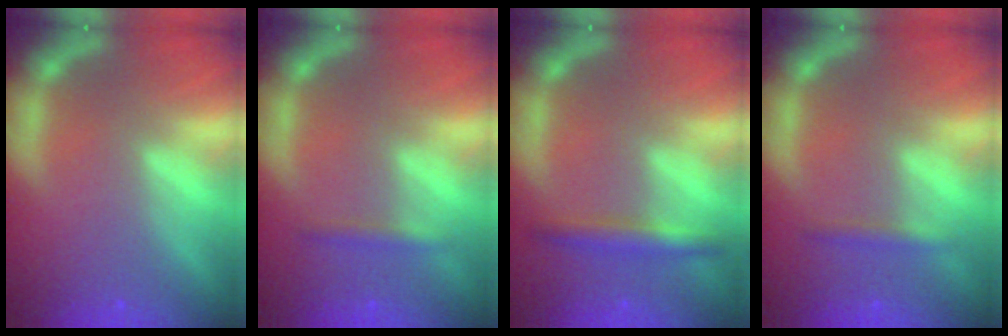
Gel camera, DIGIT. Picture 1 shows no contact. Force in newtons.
{"total": 1.4}
{"total": 3.0}
{"total": 1.4}